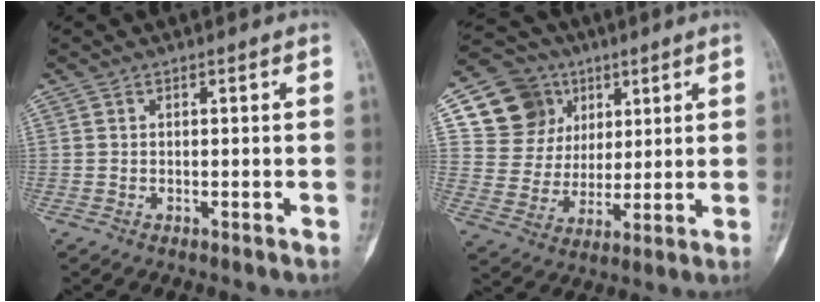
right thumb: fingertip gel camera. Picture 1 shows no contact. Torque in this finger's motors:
{"motor_torque": [-0.74, 0.61, 0.09, 0.05, 0.01]}